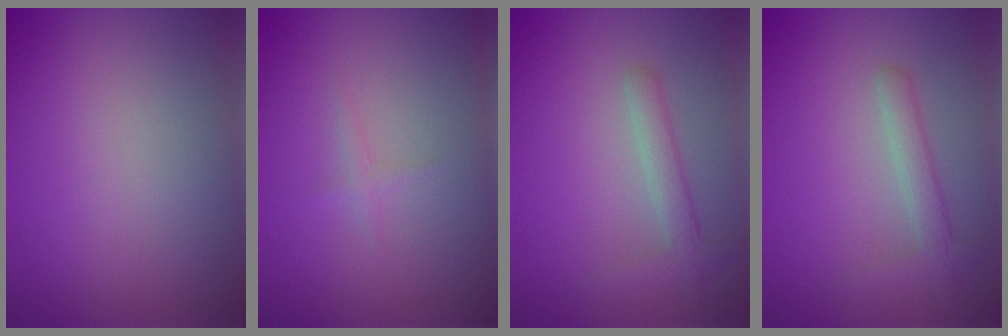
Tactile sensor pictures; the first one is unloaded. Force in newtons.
{"total": 0.7, "press": 0.7, "slide": 0.1}
{"total": 2.2, "press": 2.2, "slide": 0.2}
{"total": 2.2, "press": 2.2, "slide": 0.2}